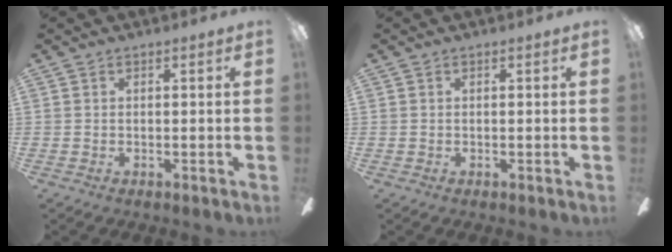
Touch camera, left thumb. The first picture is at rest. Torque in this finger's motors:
{"motor_torque": [-0.12, 0.01, 0.08, -0.10, 0.00]}